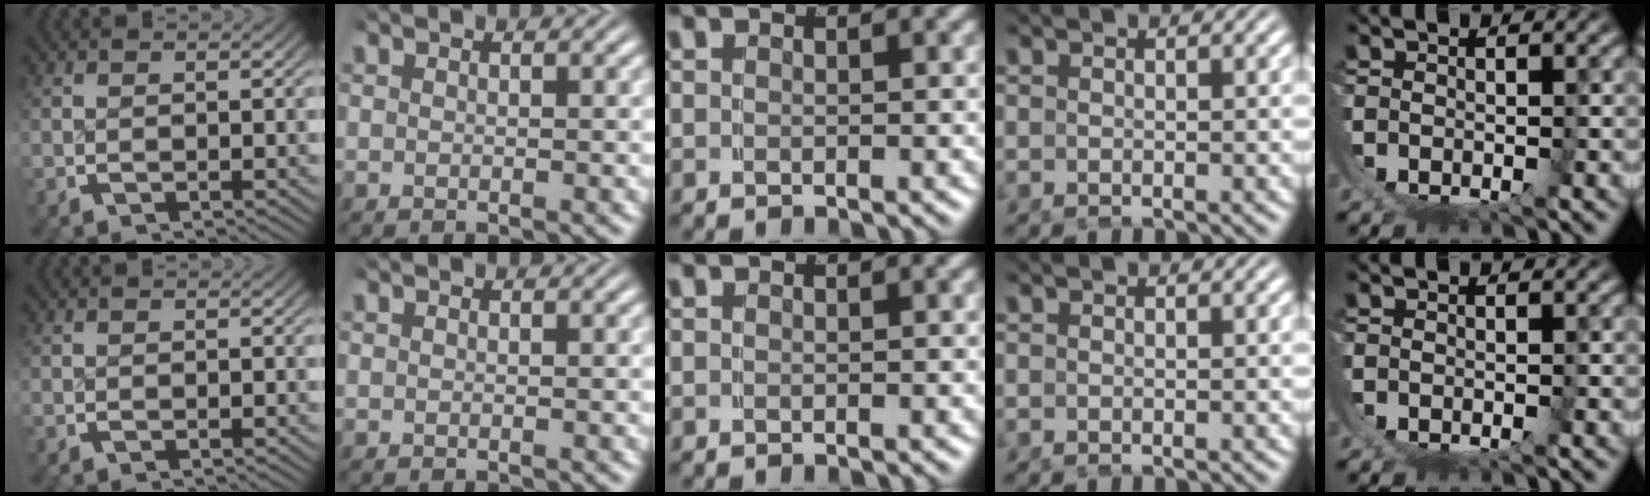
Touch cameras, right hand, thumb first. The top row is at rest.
{}